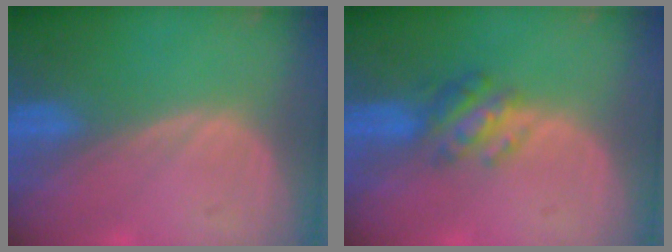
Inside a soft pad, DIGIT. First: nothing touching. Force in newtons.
{"total": 4.5, "press": 4.5, "slide": 0.6}